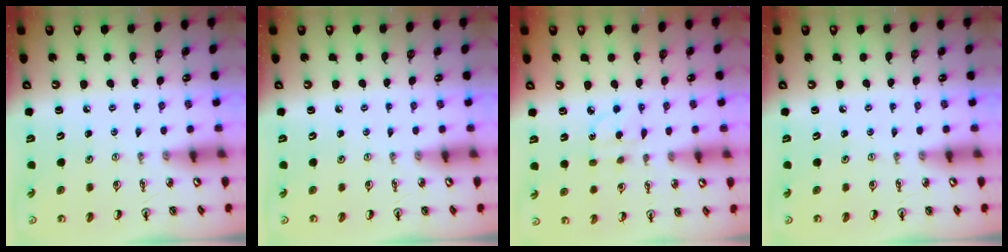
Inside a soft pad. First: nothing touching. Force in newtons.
{"total": 0.0}
{"total": 5.2, "press": 5.2, "slide": 0.5}
{"total": 0.0}